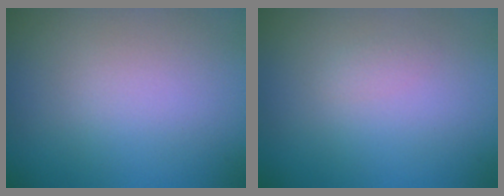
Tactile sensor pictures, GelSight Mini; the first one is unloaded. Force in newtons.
{"total": 0.6, "press": 0.6, "slide": 0.0}